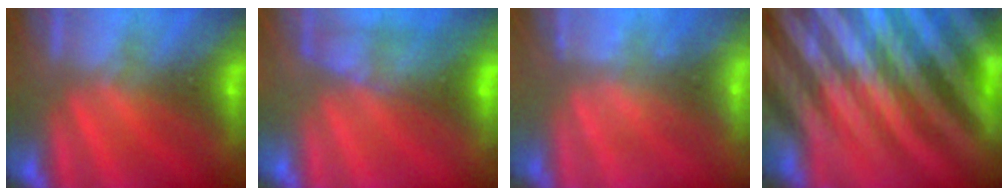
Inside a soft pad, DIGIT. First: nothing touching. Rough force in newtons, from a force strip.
{"total": 10.0}
{"total": 2.3}
{"total": 9.1}